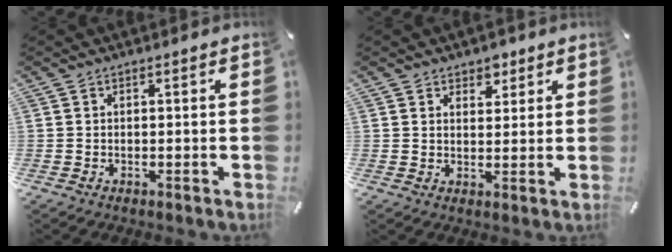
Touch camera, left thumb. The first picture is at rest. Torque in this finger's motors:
{"motor_torque": [0.70, 0.12, 0.14, -0.70, 0.10]}